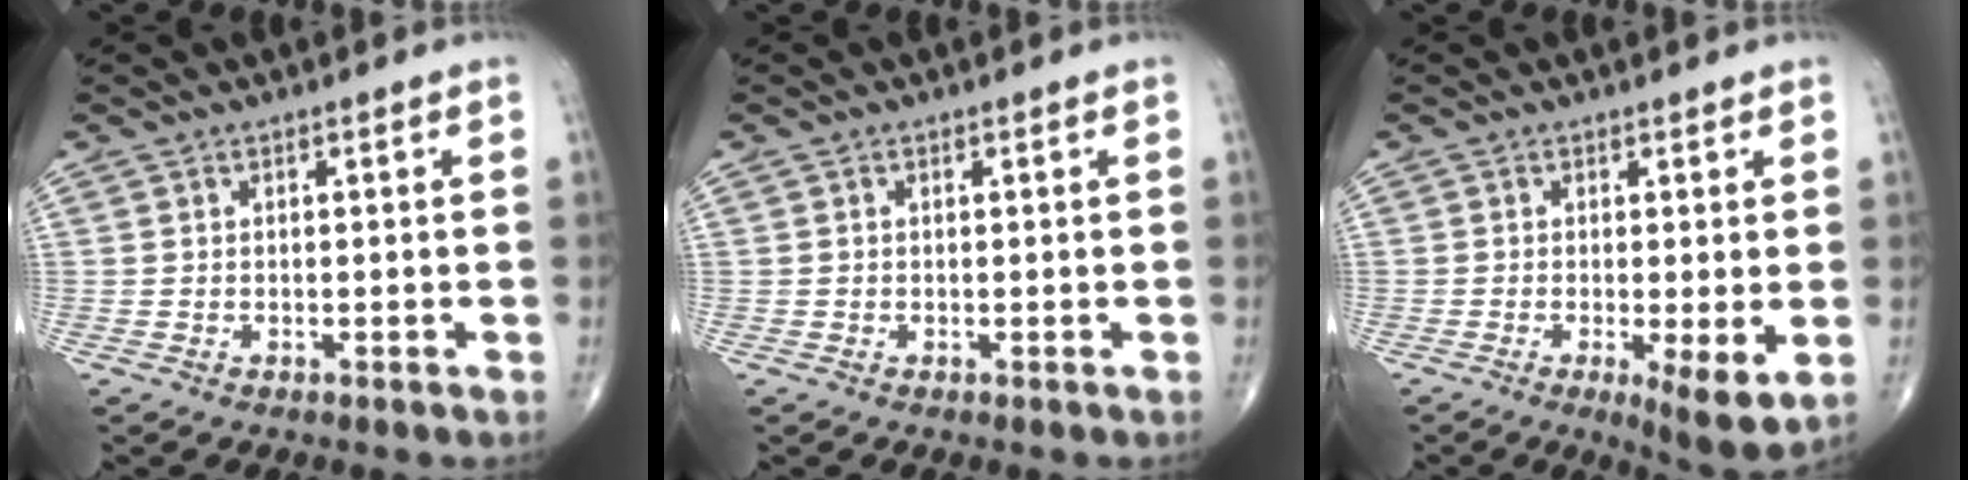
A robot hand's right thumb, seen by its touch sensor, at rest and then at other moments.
{"total": 0.0}
{"total": 6.3, "force": [-1.2, 1.5, 6.0], "torque": [-0.097, -0.021, -0.021]}